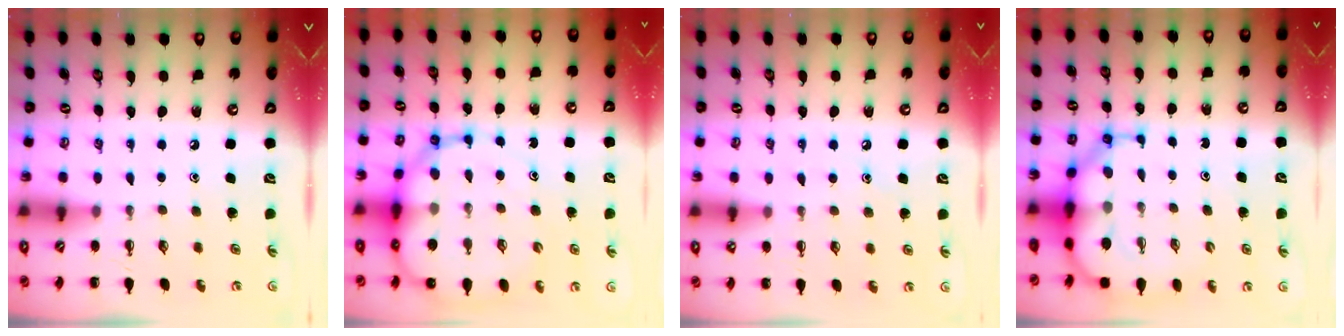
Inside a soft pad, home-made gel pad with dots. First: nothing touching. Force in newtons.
{"total": 14.1, "press": 13.6, "slide": 3.7}
{"total": 7.5, "press": 7.3, "slide": 2.0}
{"total": 9.4, "press": 8.9, "slide": 3.0}